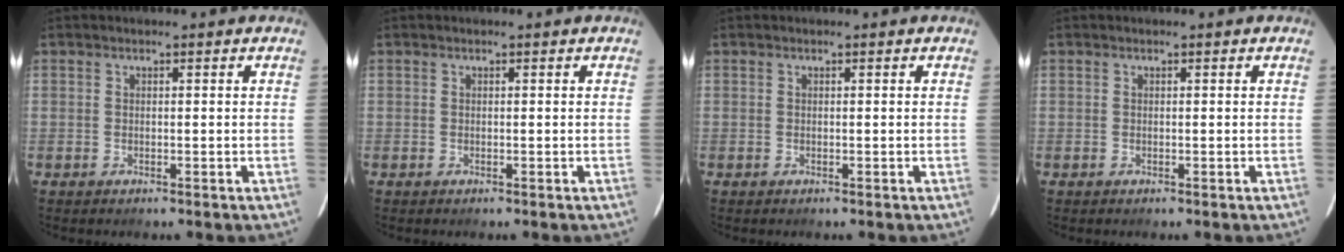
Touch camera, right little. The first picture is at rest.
{"total": 0.0}
{"total": 0.0}
{"total": 0.0}